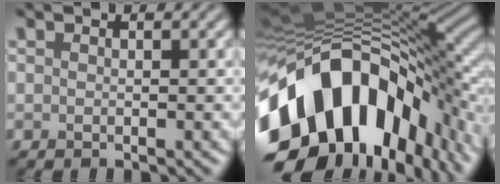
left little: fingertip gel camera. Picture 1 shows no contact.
{"total": 18.1, "force": [-7.0, 10.5, 13.0], "torque": [-0.230, -0.016, -0.116]}